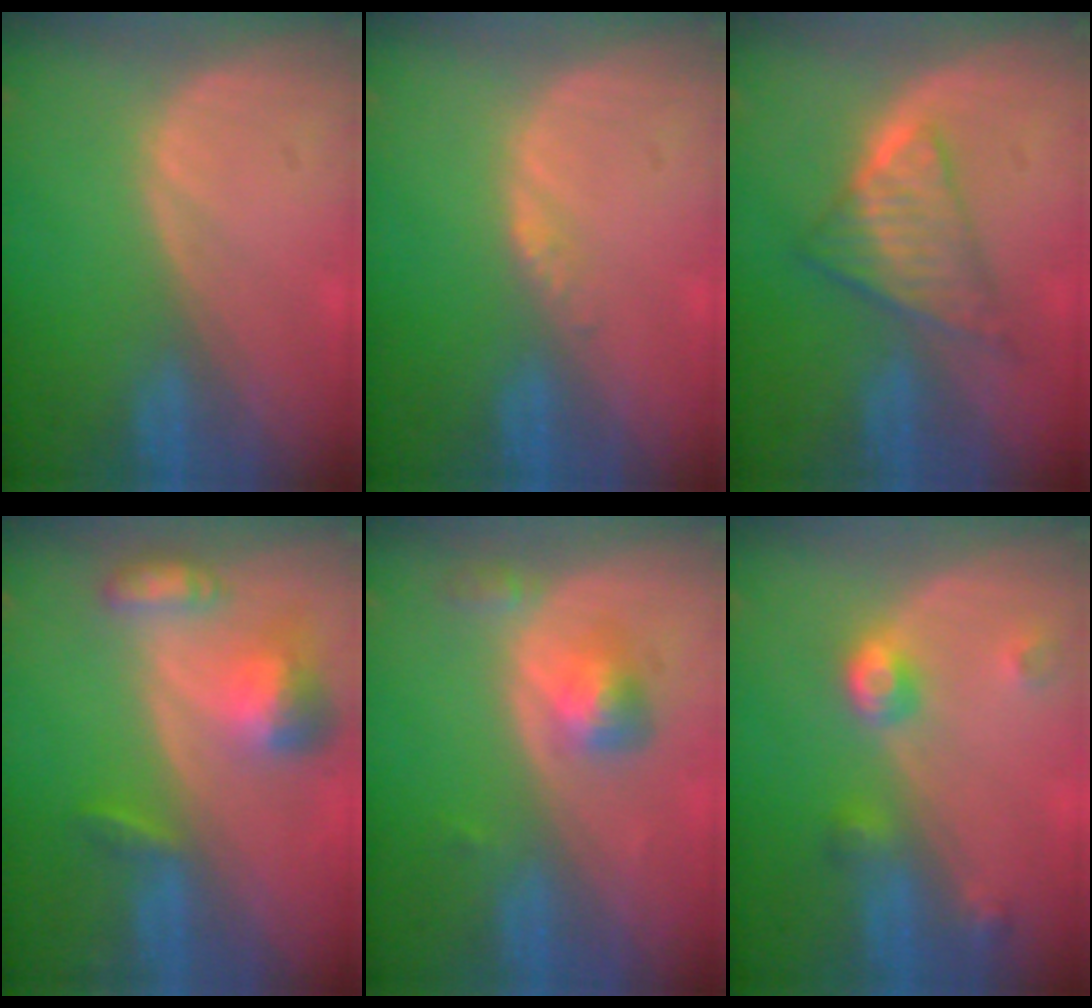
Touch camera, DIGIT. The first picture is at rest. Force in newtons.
{"total": 1.1, "press": 1.1, "slide": 0.1}
{"total": 6.5, "press": 5.8, "slide": 2.9}
{"total": 7.0, "press": 6.5, "slide": 2.5}
{"total": 3.7, "press": 3.7, "slide": 0.2}
{"total": 4.6, "press": 4.1, "slide": 2.1}